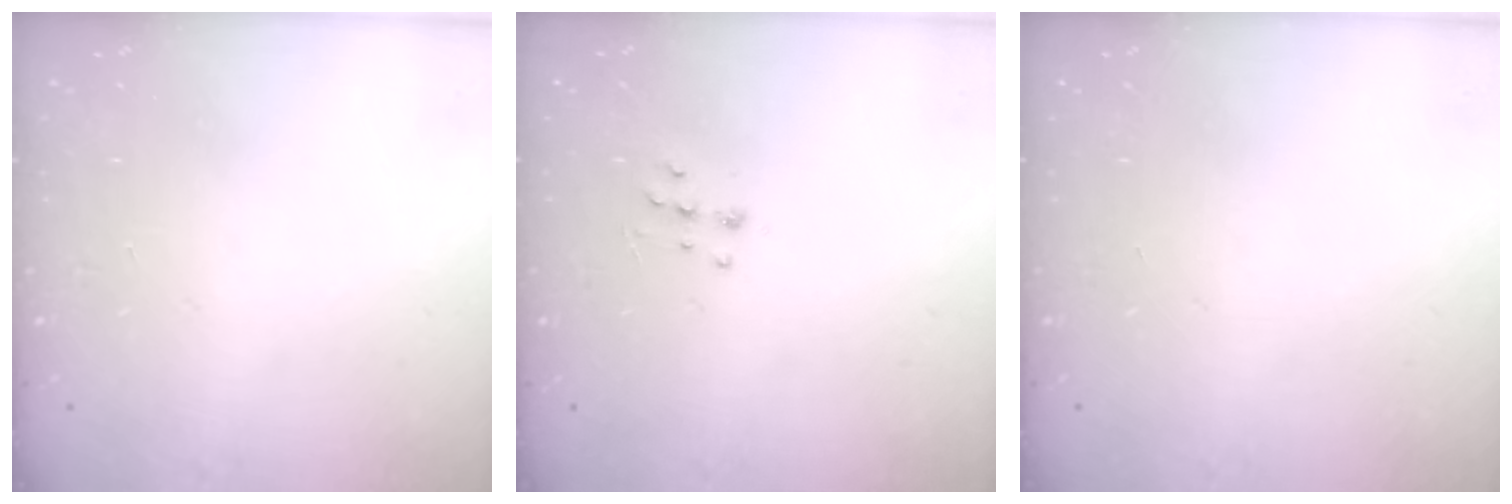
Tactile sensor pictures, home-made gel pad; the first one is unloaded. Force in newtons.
{"total": 5.3, "press": 5.2, "slide": 0.7}
{"total": 0.0}